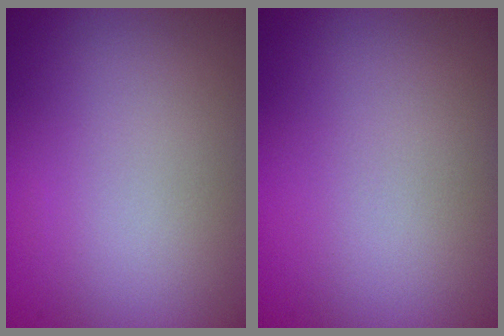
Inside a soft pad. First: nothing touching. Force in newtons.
{"total": 0.0}